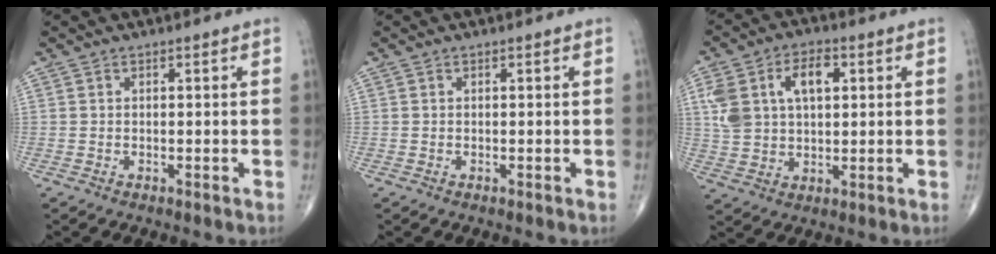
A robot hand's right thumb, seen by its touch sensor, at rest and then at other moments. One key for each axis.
{"total": 0.0}
{"total": 12.3, "fx": 3.4, "fy": 7.5, "fz": 9.1, "tx": -0.155, "ty": 0.011, "tz": 0.065}